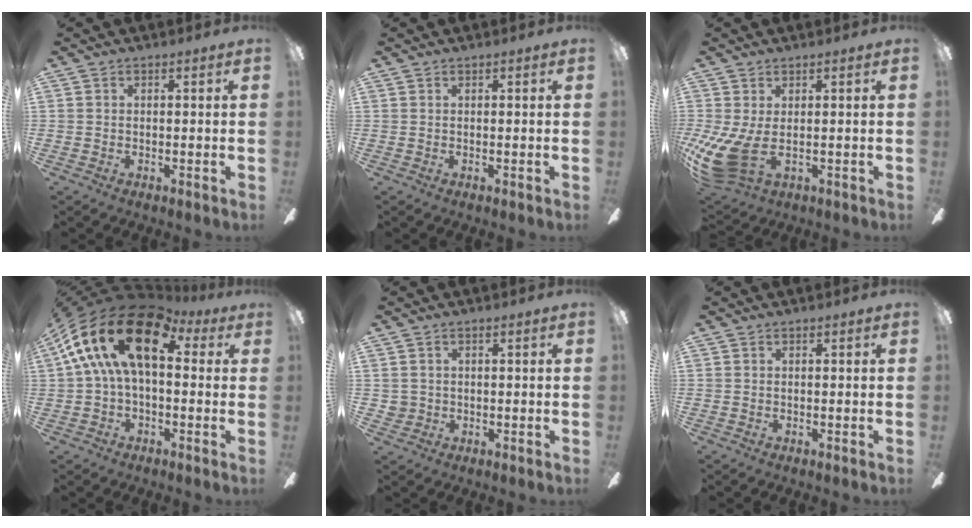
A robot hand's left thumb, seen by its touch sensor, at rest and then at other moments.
{"total": 0.0}
{"total": 10.8, "force": [-1.0, 4.7, 9.6], "torque": [-0.213, -0.020, -0.014]}
{"total": 20.2, "force": [6.1, 10.7, 15.9], "torque": [-0.301, -0.011, 0.106]}
{"total": 2.3, "force": [-0.1, 2.3, 0.0], "torque": [-0.004, 0.004, -0.002]}
{"total": 0.0}